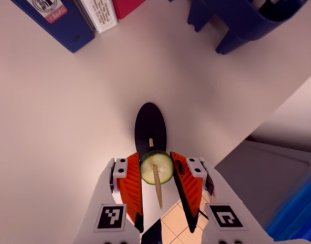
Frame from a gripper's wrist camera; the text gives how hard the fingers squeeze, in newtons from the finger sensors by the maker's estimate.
{"total": 5.9, "left": 5.7, "right": 6.2}